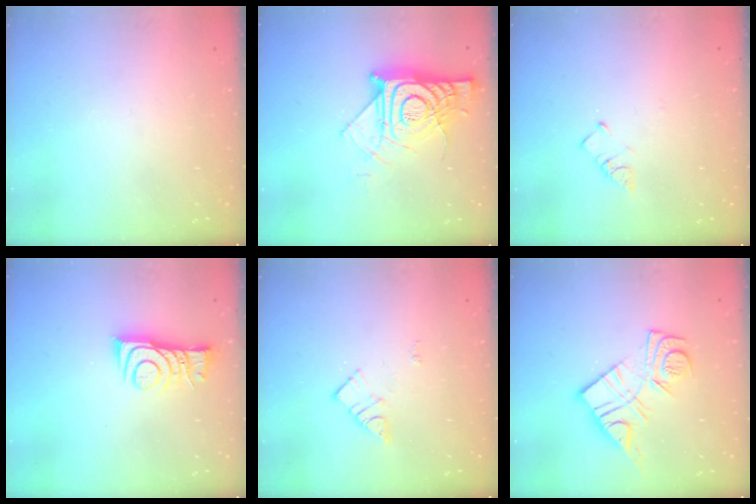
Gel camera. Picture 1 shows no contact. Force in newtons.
{"total": 14.5, "press": 14.5, "slide": 1.4}
{"total": 2.7, "press": 2.7, "slide": 0.4}
{"total": 9.6, "press": 9.5, "slide": 1.2}
{"total": 7.9, "press": 7.9, "slide": 0.4}
{"total": 12.3, "press": 12.2, "slide": 1.5}